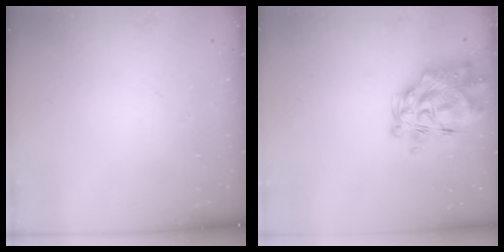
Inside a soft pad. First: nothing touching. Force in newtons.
{"total": 12.0, "press": 11.2, "slide": 4.3}